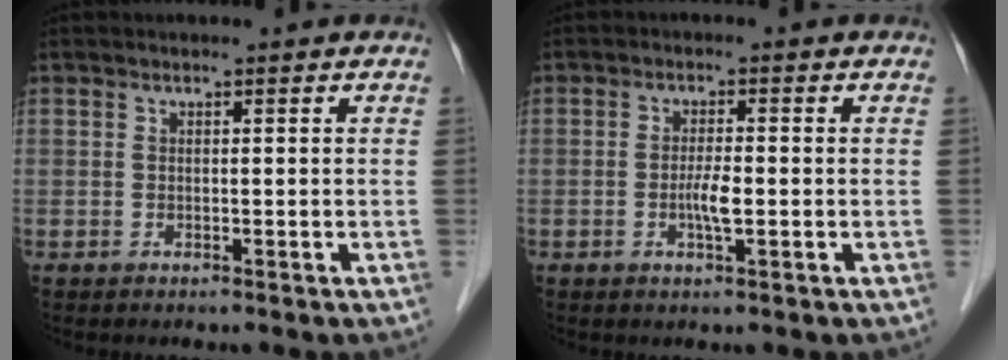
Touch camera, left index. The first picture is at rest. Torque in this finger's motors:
{"motor_torque": [0.56, 0.48, 0.07, 0.03]}